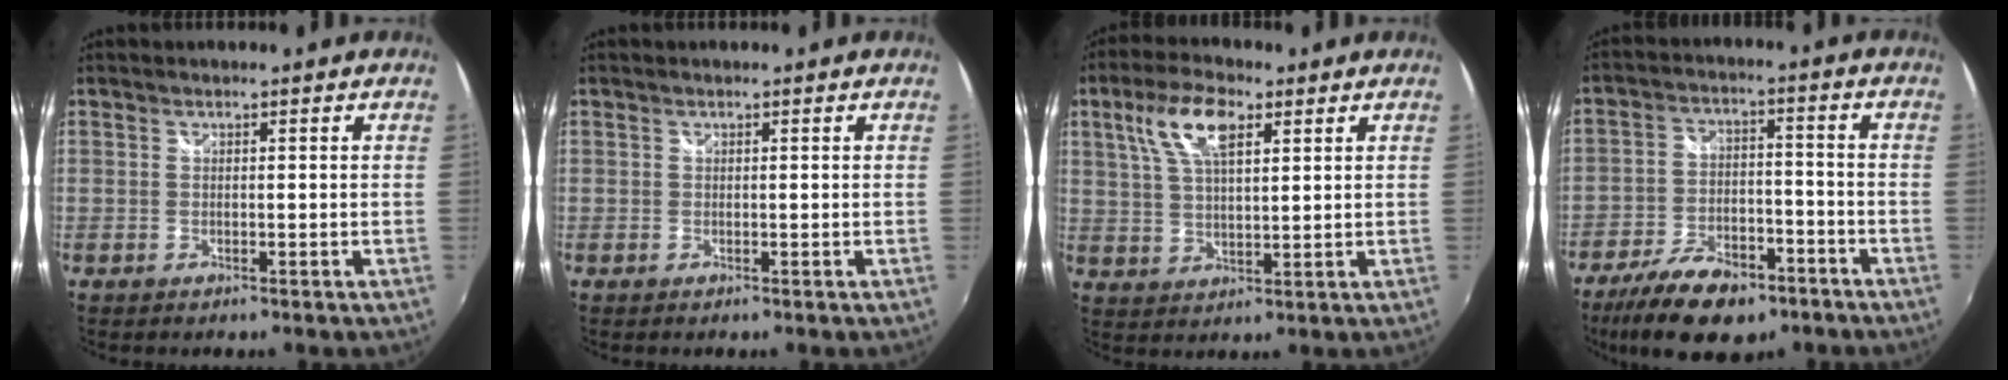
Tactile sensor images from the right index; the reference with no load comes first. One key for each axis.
{"total": 0.0}
{"total": 9.5, "fx": 4.3, "fy": 3.8, "fz": 7.5, "tx": -0.148, "ty": 0.017, "tz": 0.082}
{"total": 16.6, "fx": -11.2, "fy": 7.8, "fz": 9.4, "tx": -0.204, "ty": -0.017, "tz": -0.178}